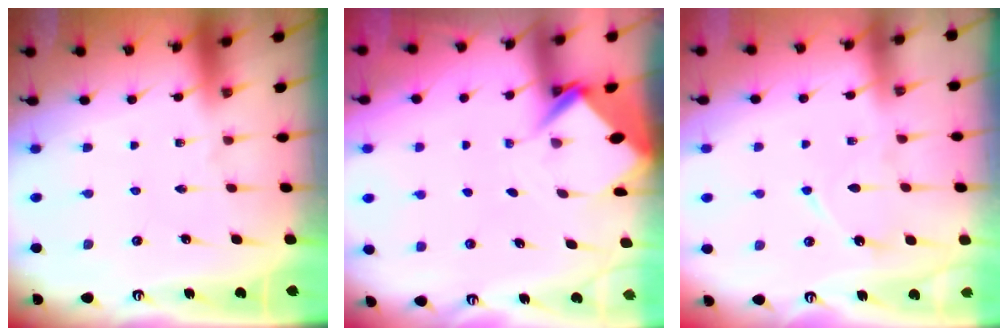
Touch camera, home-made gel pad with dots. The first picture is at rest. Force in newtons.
{"total": 4.7, "press": 4.7, "slide": 0.3}
{"total": 7.4, "press": 7.3, "slide": 0.7}